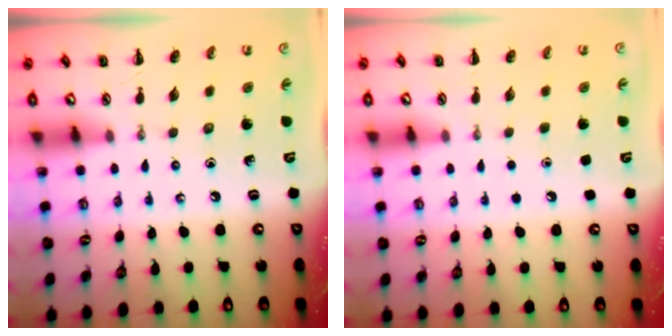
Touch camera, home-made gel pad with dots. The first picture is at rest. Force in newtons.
{"total": 1.7, "press": 1.7, "slide": 0.1}